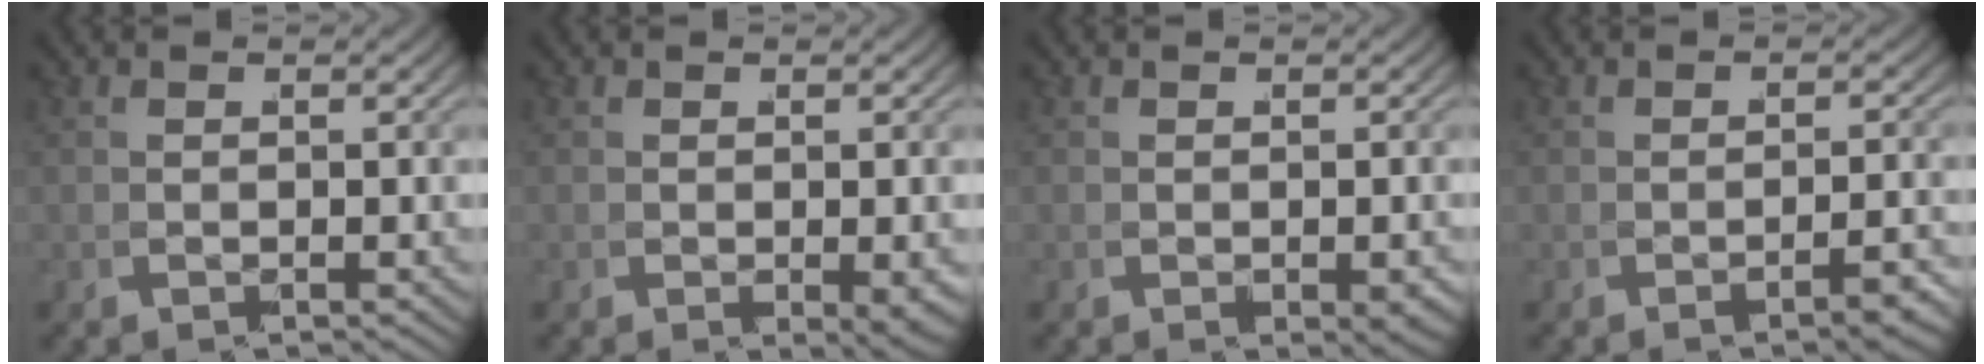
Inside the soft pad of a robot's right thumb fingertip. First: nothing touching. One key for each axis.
{"total": 1.0, "fx": -0.3, "fy": -0.1, "fz": 0.9, "tx": -0.012, "ty": -0.003, "tz": -0.001}
{"total": 0.9, "fx": -0.4, "fy": 0.2, "fz": 0.8, "tx": -0.011, "ty": -0.006, "tz": -0.003}
{"total": 2.0, "fx": -1.5, "fy": -0.9, "fz": 0.8, "tx": -0.021, "ty": 0.001, "tz": -0.026}